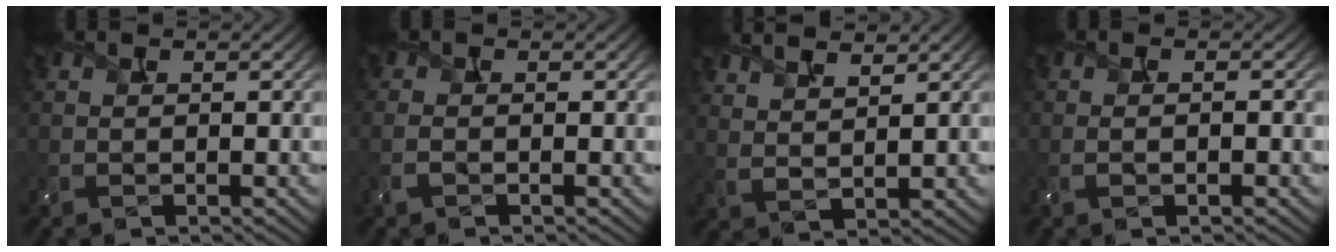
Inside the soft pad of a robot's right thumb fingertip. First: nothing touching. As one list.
[{"total": 1.6, "force": [-0.7, 0.8, 1.2], "torque": [-0.037, -0.002, -0.022]}, {"total": 5.2, "force": [4.1, 1.3, 2.9], "torque": [-0.053, 0.003, 0.070]}, {"total": 1.8, "force": [-0.3, 0.4, 1.7], "torque": [-0.020, -0.001, -0.010]}]